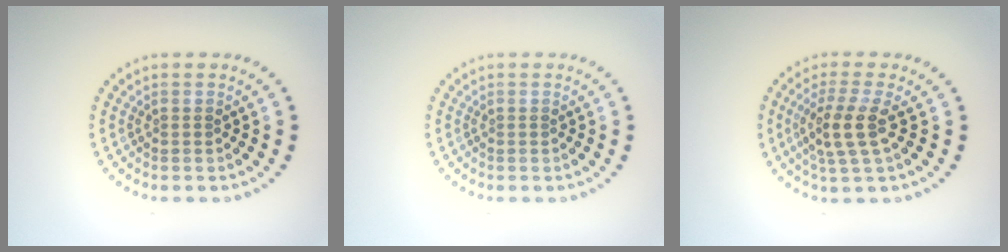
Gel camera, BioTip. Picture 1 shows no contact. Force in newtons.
{"total": 0.0}
{"total": 3.4, "press": 3.0, "slide": 1.7}